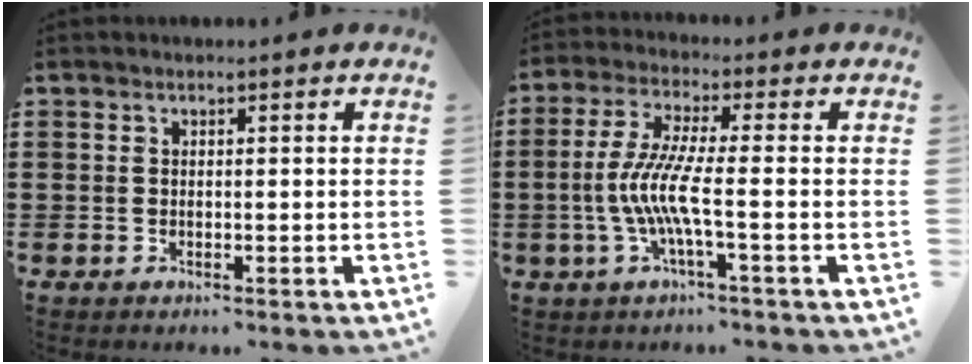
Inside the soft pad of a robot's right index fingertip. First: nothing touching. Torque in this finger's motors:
{"motor_torque": [1.38, -0.76, 0.87, 0.21]}